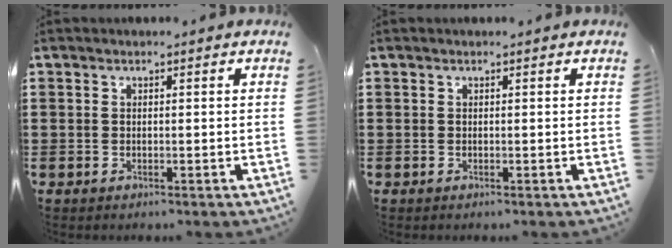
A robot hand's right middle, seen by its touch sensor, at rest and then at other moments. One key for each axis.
{"total": 0.0}